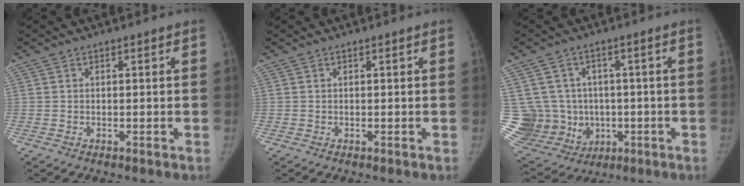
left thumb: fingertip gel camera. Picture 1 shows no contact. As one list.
[{"total": 0.0}, {"total": 18.4, "force": [-1.3, 16.6, 7.8], "torque": [-0.169, 0.024, 0.011]}]